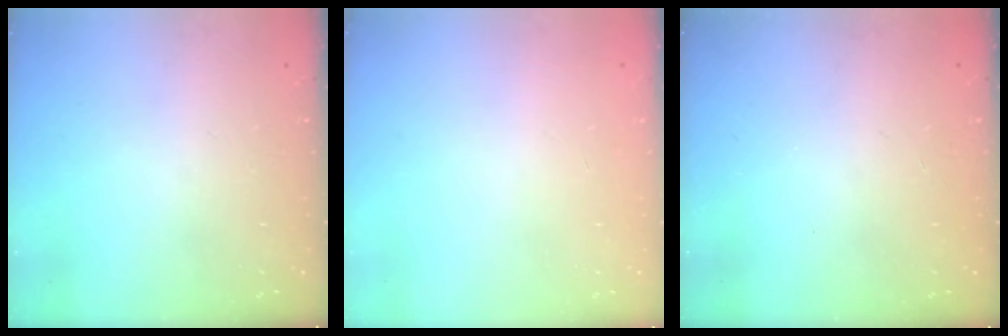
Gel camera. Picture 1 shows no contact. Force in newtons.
{"total": 0.0}
{"total": 0.0}